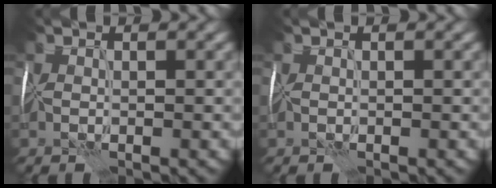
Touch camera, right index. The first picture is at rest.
{"total": 0.0}